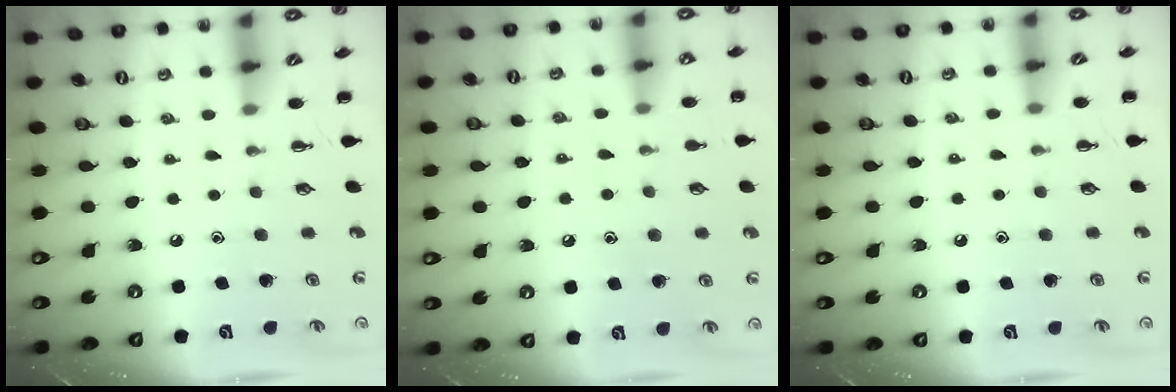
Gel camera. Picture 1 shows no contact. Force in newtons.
{"total": 6.7, "press": 6.4, "slide": 1.8}
{"total": 6.5, "press": 6.1, "slide": 2.2}